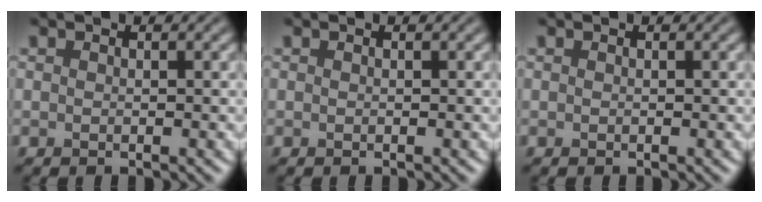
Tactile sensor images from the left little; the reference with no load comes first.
{"total": 0.0}
{"total": 0.0}